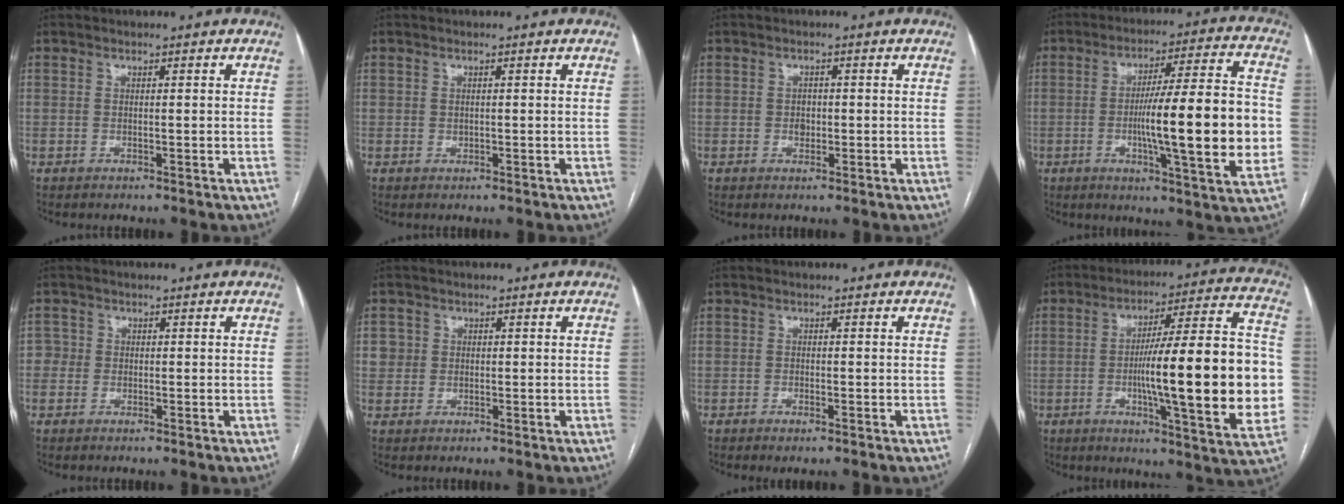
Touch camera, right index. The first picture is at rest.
{"total": 0.6, "force": [0.1, 0.5, 0.2], "torque": [0.002, 0.001, 0.002]}
{"total": 1.6, "force": [-0.2, 1.3, 1.0], "torque": [-0.014, 0.003, -0.001]}
{"total": 18.7, "force": [-2.3, 1.1, 18.5], "torque": [-0.269, 0.006, -0.036]}
{"total": 1.8, "force": [0.0, 1.8, 0.0], "torque": [0.016, 0.006, -0.006]}
{"total": 2.4, "force": [0.5, 2.4, 0.1], "torque": [0.012, 0.005, 0.006]}
{"total": 1.3, "force": [-0.9, 0.1, 0.9], "torque": [-0.015, -0.002, -0.011]}
{"total": 23.3, "force": [-2.7, 2.3, 23.0], "torque": [-0.291, 0.017, -0.038]}